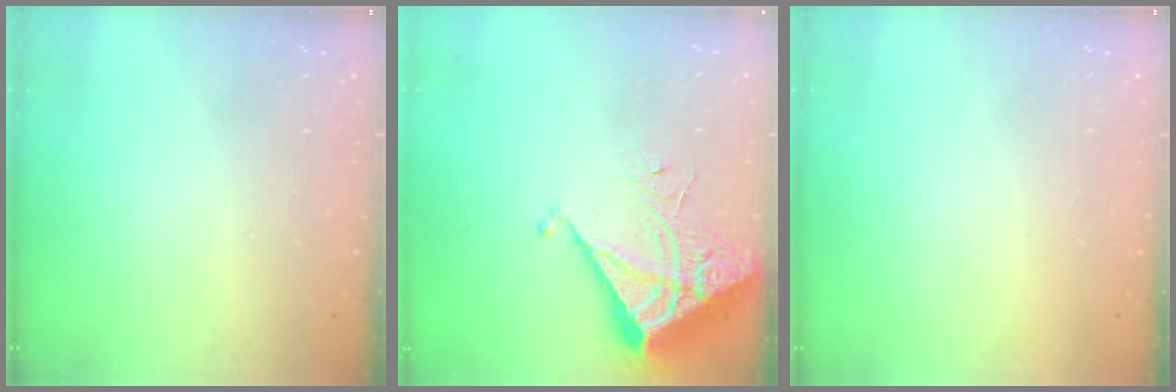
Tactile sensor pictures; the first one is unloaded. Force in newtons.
{"total": 7.0, "press": 7.0, "slide": 0.6}
{"total": 1.7, "press": 1.6, "slide": 0.1}